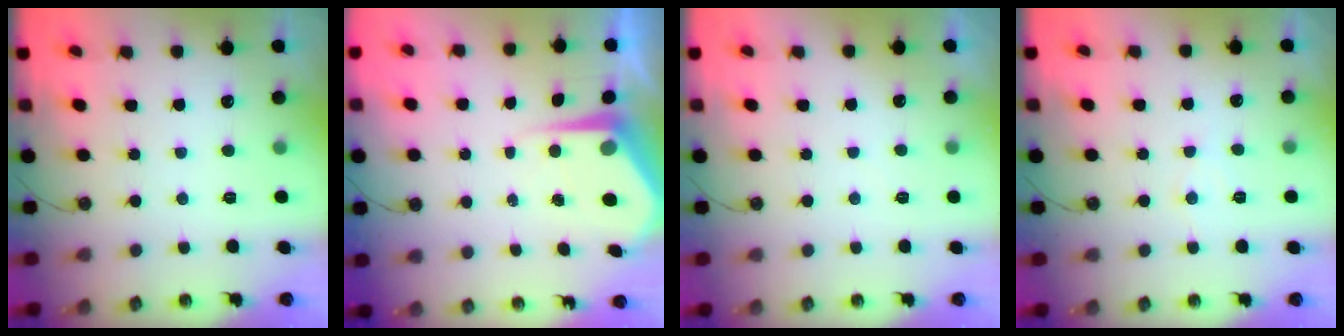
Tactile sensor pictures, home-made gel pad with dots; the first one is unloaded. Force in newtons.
{"total": 6.4, "press": 6.4, "slide": 0.6}
{"total": 2.9, "press": 2.9, "slide": 0.4}
{"total": 5.2, "press": 5.2, "slide": 0.3}